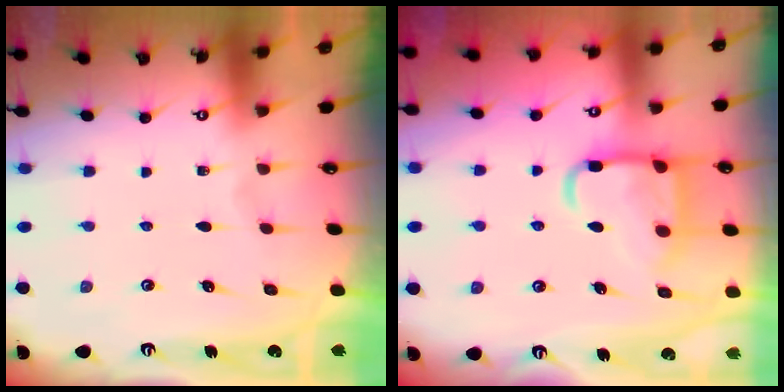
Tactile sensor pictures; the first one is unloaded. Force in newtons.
{"total": 13.6, "press": 13.5, "slide": 1.6}